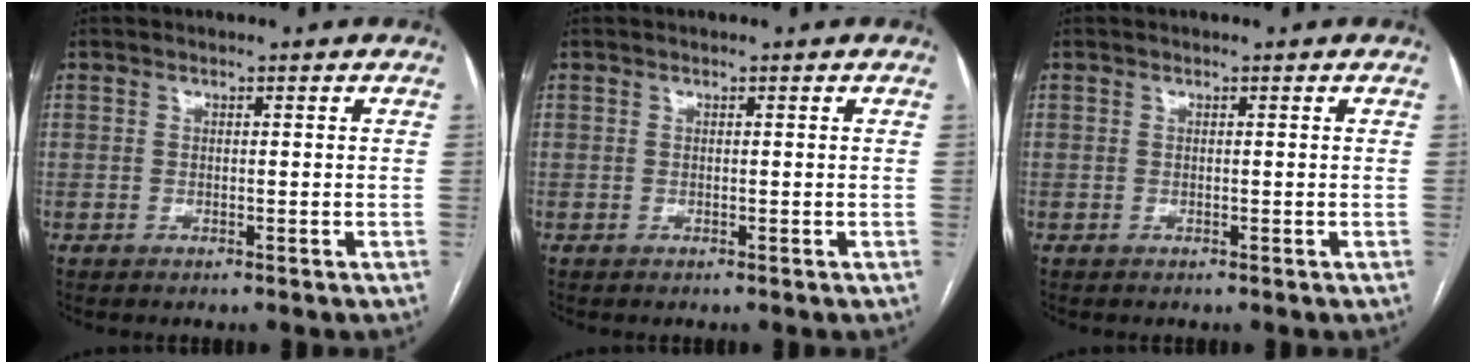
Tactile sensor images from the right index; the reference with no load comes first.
{"total": 0.0}
{"total": 0.0}